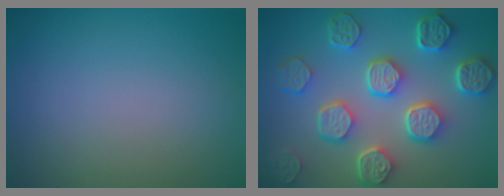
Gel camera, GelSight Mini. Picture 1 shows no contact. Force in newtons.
{"total": 7.8, "press": 6.1, "slide": 4.9}